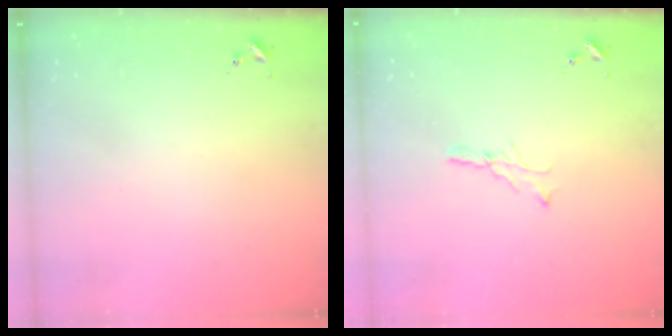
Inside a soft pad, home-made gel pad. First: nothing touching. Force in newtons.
{"total": 5.2, "press": 5.2, "slide": 0.3}